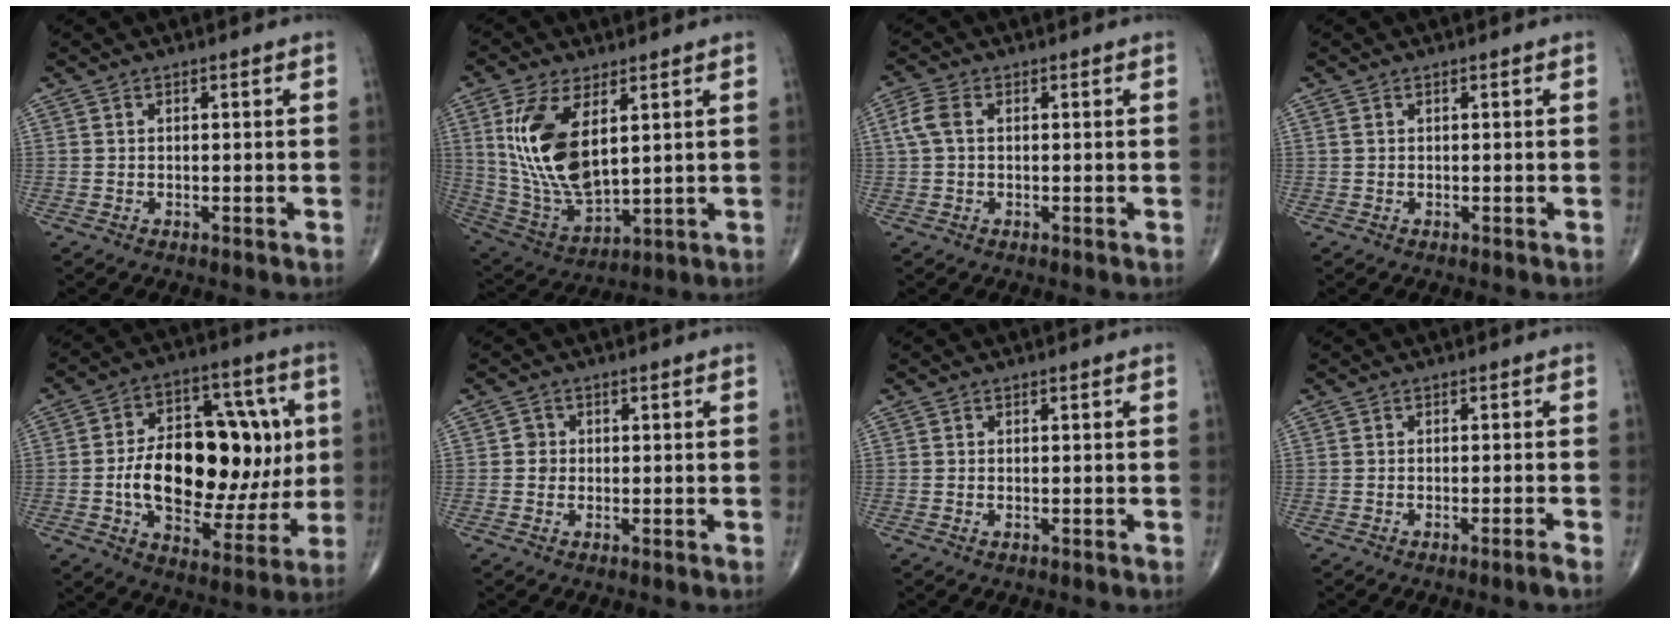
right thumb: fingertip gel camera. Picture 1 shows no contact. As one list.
[{"total": 16.9, "force": [4.6, 8.1, 14.1], "torque": [-0.276, -0.024, 0.105]}, {"total": 3.8, "force": [0.6, 2.4, 3.0], "torque": [-0.080, 0.012, 0.008]}, {"total": 0.6, "force": [0.3, 0.3, 0.5], "torque": [-0.013, 0.012, 0.008]}, {"total": 25.4, "force": [0.7, 14.2, 21.0], "torque": [-0.289, 0.016, 0.020]}, {"total": 1.7, "force": [-0.1, 1.6, 0.5], "torque": [0.002, 0.005, -0.005]}, {"total": 0.0}, {"total": 1.6, "force": [-1.2, -0.5, 0.9], "torque": [-0.023, 0.004, -0.021]}]